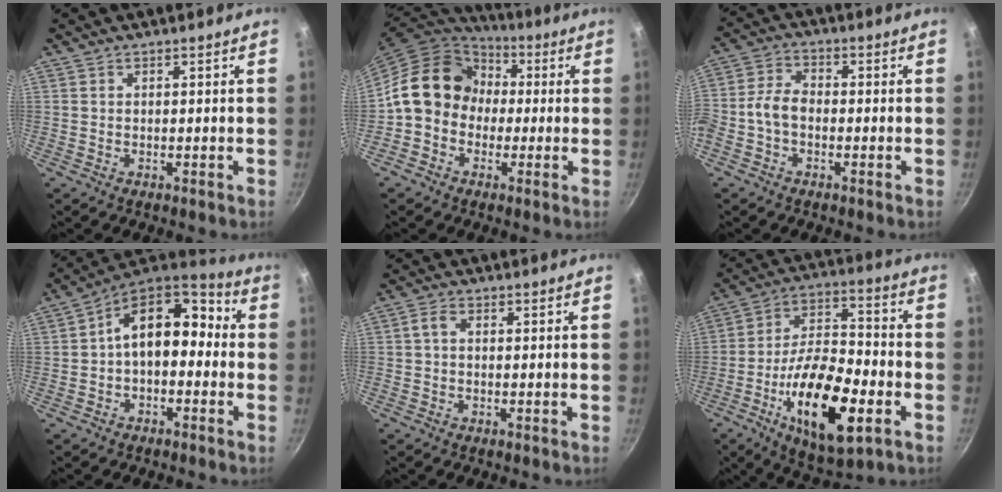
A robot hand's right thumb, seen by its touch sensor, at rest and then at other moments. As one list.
[{"total": 14.1, "force": [0.3, 11.9, 7.4], "torque": [-0.086, 0.036, -0.017]}, {"total": 6.0, "force": [-1.8, 3.8, 4.2], "torque": [-0.085, 0.033, -0.048]}, {"total": 13.8, "force": [-0.4, 9.1, 10.4], "torque": [-0.134, 0.056, -0.020]}, {"total": 2.0, "force": [-0.1, 1.0, 1.7], "torque": [-0.045, 0.010, -0.006]}, {"total": 21.5, "force": [-7.4, 8.9, 18.0], "torque": [-0.297, 0.034, -0.128]}]